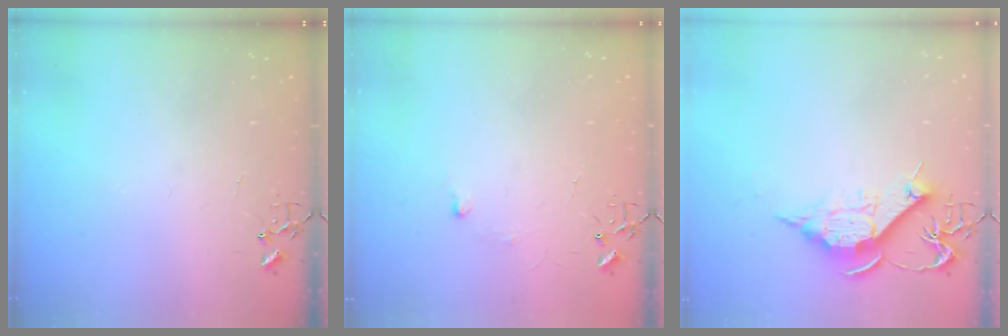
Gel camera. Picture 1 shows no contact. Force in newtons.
{"total": 4.2, "press": 4.1, "slide": 0.6}
{"total": 11.2, "press": 11.2, "slide": 0.2}